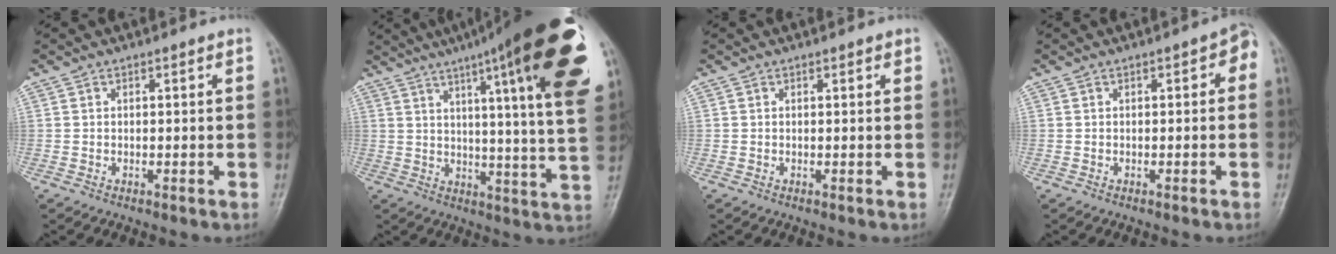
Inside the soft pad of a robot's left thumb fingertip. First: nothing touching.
{"total": 27.7, "force": [13.9, 4.1, 23.6], "torque": [-0.287, -0.023, 0.183]}
{"total": 0.7, "force": [0.3, 0.2, 0.6], "torque": [-0.010, 0.001, 0.002]}
{"total": 2.9, "force": [0.0, 1.5, 2.5], "torque": [-0.017, 0.015, -0.009]}